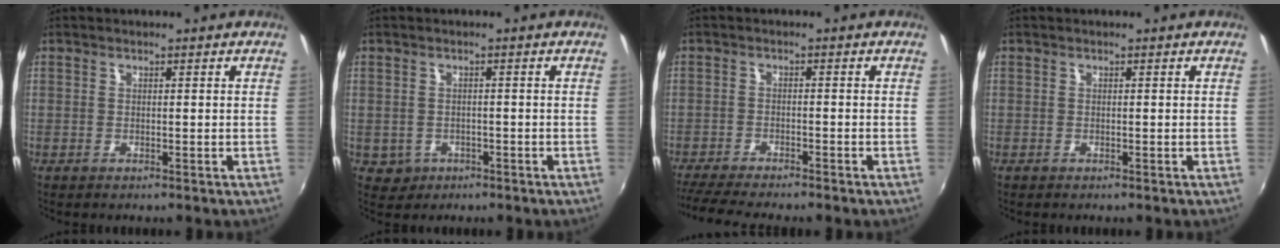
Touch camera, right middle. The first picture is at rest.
{"total": 3.4, "force": [-1.1, 3.1, 0.9], "torque": [-0.027, -0.002, -0.009]}
{"total": 8.8, "force": [-7.9, 0.5, 3.8], "torque": [-0.095, -0.026, -0.128]}
{"total": 0.0}